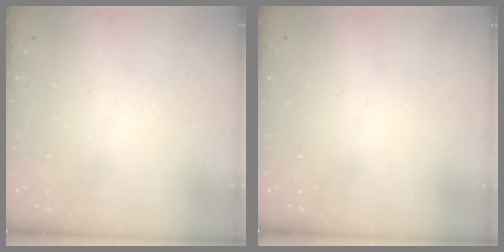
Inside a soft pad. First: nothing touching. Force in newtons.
{"total": 0.0}